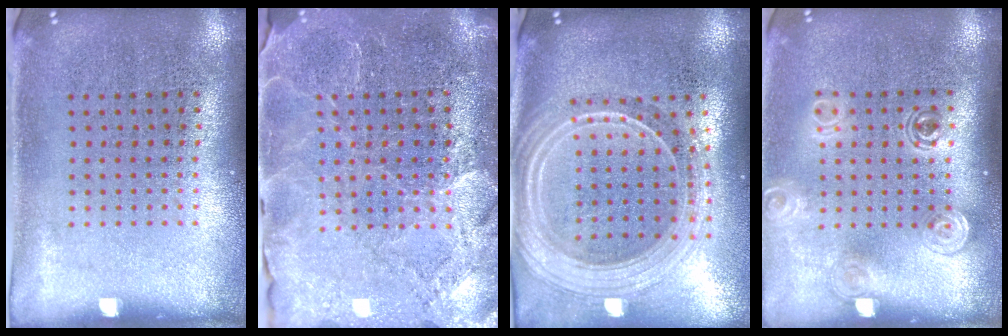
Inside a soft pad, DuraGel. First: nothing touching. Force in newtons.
{"total": 3.4, "press": 3.2, "slide": 1.0}
{"total": 2.6, "press": 2.2, "slide": 1.4}
{"total": 1.6, "press": 1.3, "slide": 0.9}